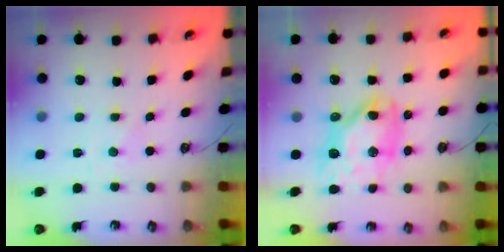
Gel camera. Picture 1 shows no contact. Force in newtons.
{"total": 14.9, "press": 14.8, "slide": 1.7}